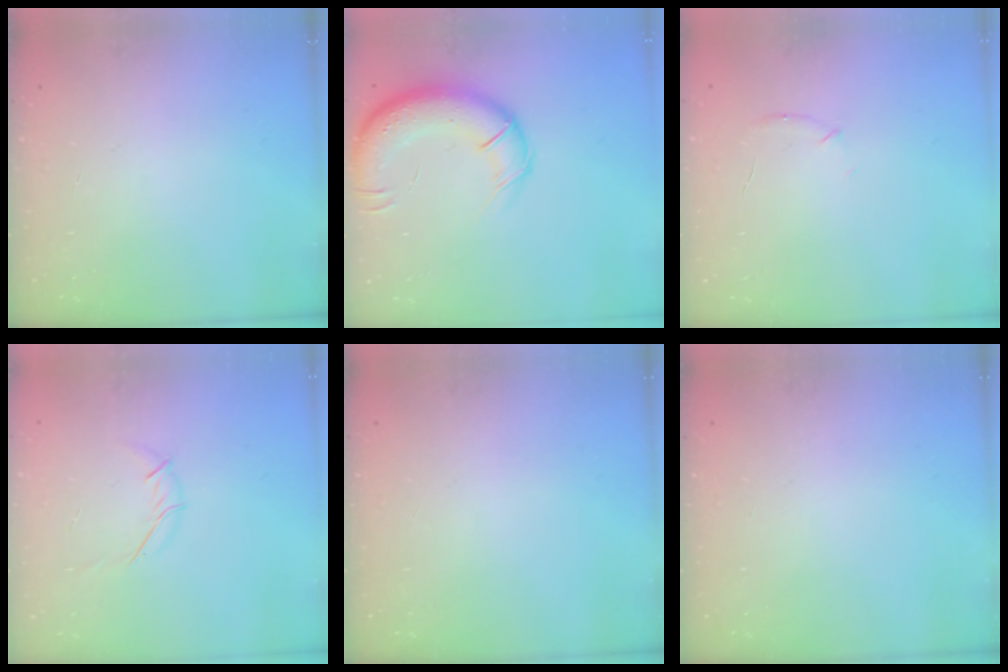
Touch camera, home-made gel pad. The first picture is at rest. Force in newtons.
{"total": 16.8, "press": 16.3, "slide": 4.1}
{"total": 6.6, "press": 6.4, "slide": 1.6}
{"total": 4.3, "press": 4.2, "slide": 1.1}
{"total": 0.0}
{"total": 0.0}